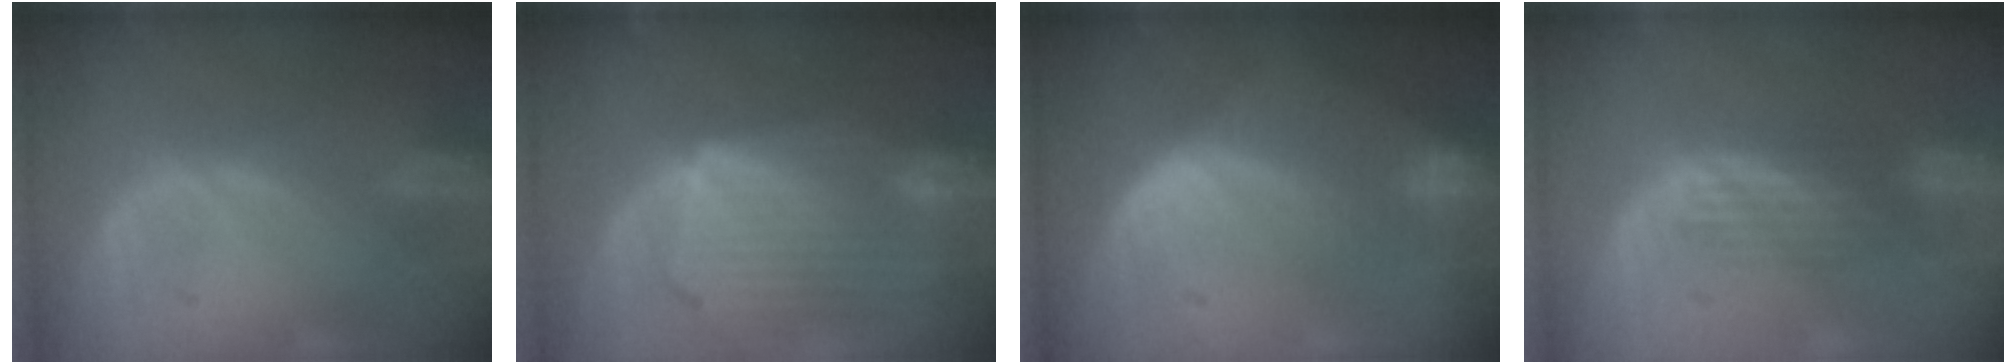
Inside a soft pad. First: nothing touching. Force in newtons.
{"total": 10.8, "press": 9.4, "slide": 5.4}
{"total": 8.4, "press": 7.2, "slide": 4.4}
{"total": 3.5, "press": 3.5, "slide": 0.0}